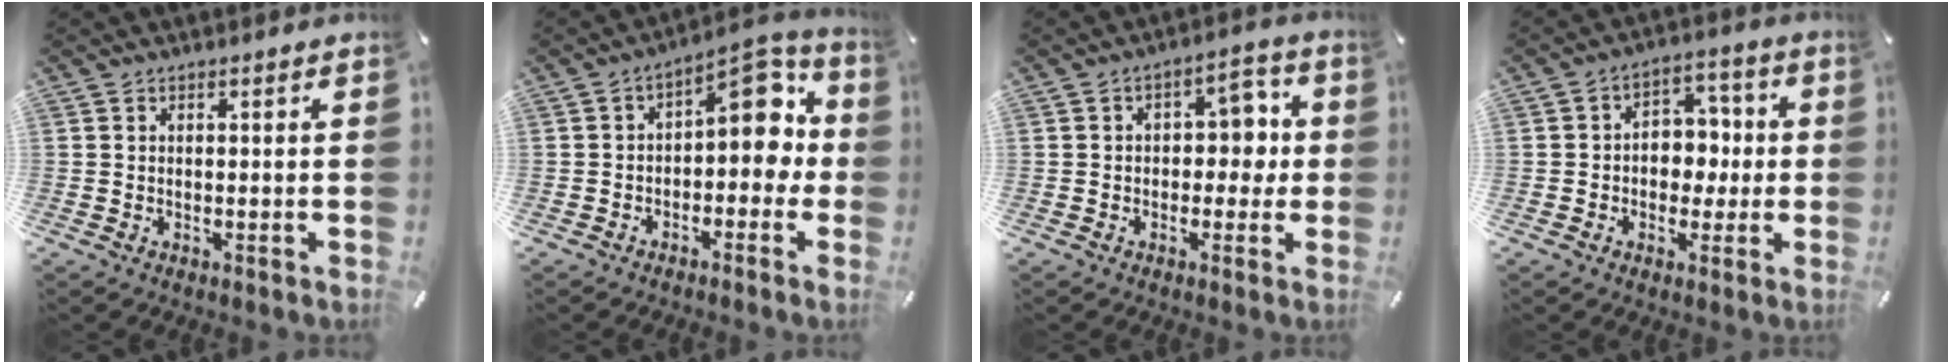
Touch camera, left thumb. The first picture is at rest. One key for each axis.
{"total": 10.5, "fx": 2.9, "fy": 6.1, "fz": 8.1, "tx": -0.091, "ty": -0.030, "tz": 0.046}
{"total": 7.2, "fx": -0.1, "fy": 5.0, "fz": 5.2, "tx": -0.061, "ty": 0.006, "tz": -0.011}
{"total": 7.2, "fx": -1.3, "fy": 6.3, "fz": 3.3, "tx": -0.038, "ty": 0.011, "tz": -0.027}